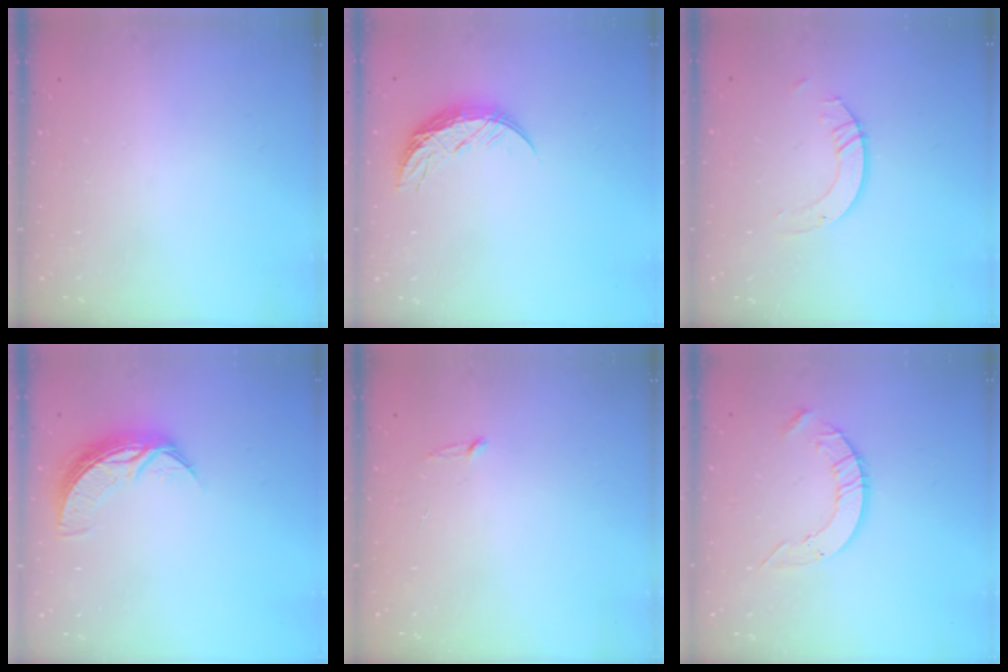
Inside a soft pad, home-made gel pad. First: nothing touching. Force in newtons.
{"total": 8.2, "press": 8.2, "slide": 0.8}
{"total": 3.9, "press": 3.9, "slide": 0.3}
{"total": 8.8, "press": 8.8, "slide": 0.4}
{"total": 2.5, "press": 2.5, "slide": 0.2}
{"total": 7.0, "press": 7.0, "slide": 0.4}